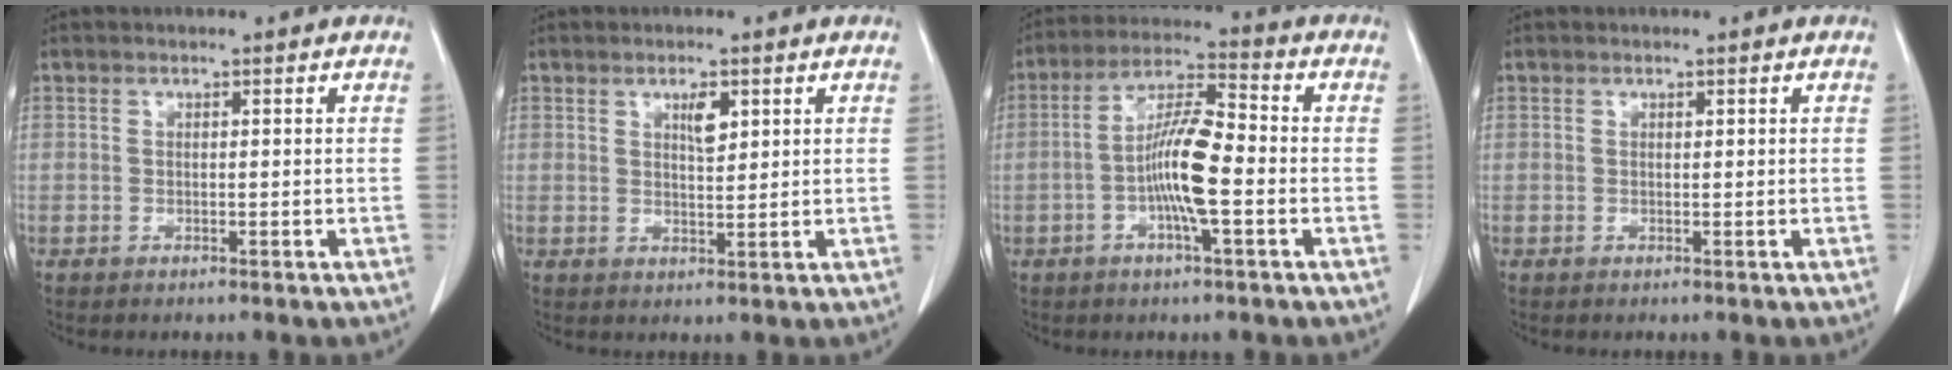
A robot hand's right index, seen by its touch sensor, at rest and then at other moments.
{"total": 2.9, "force": [1.4, 0.9, 2.4], "torque": [-0.042, -0.003, 0.026]}
{"total": 9.7, "force": [-2.1, 1.4, 9.4], "torque": [-0.180, 0.010, -0.044]}
{"total": 0.0}